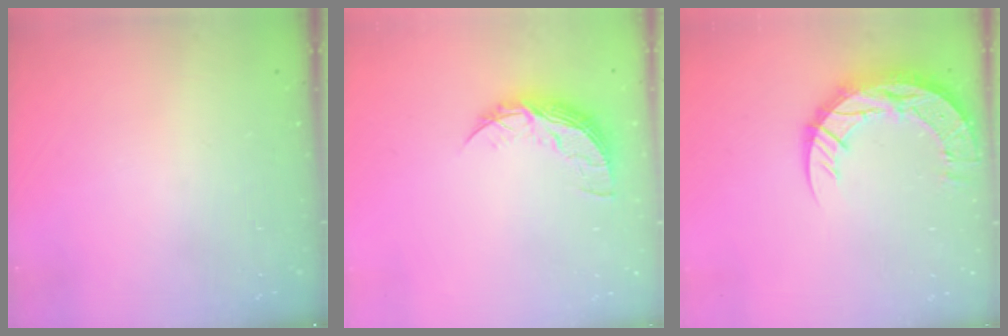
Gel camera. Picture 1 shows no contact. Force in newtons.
{"total": 8.3, "press": 8.3, "slide": 0.7}
{"total": 16.1, "press": 16.0, "slide": 1.4}